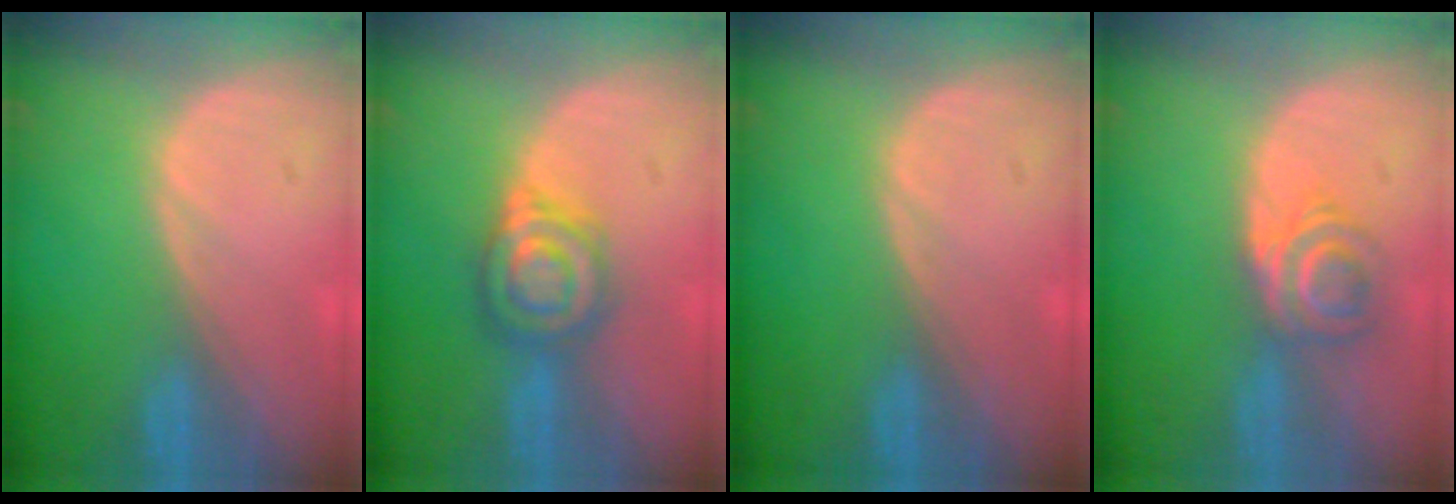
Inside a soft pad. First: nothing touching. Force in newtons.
{"total": 6.3, "press": 6.3, "slide": 0.0}
{"total": 0.0}
{"total": 5.8, "press": 4.9, "slide": 3.2}